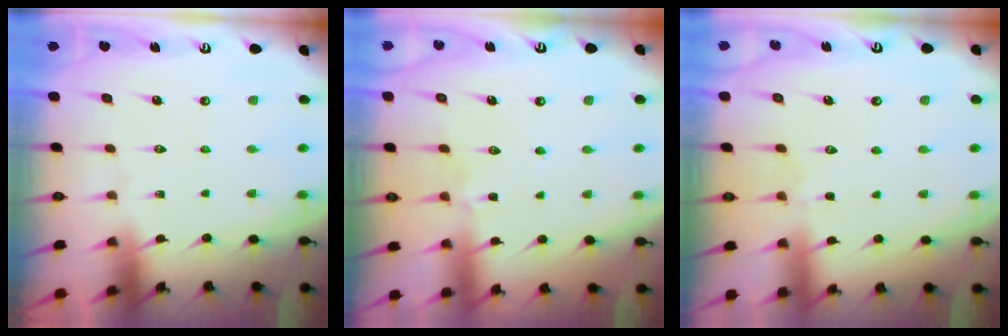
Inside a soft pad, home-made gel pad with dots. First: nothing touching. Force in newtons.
{"total": 2.6, "press": 2.6, "slide": 0.5}
{"total": 2.2, "press": 2.2, "slide": 0.5}